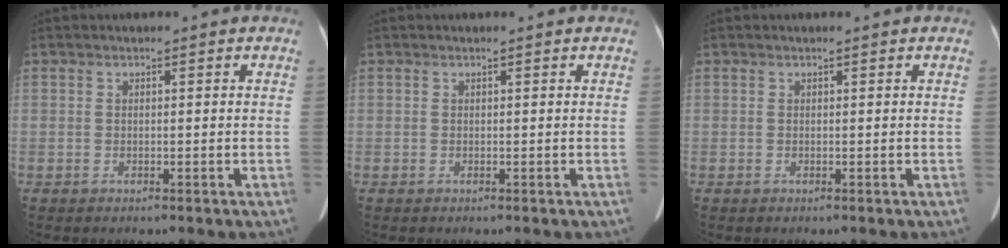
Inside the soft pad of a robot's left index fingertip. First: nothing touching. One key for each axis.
{"total": 0.0}
{"total": 0.0}